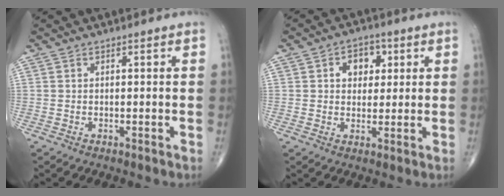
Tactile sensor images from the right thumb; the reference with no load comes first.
{"total": 6.0, "force": [1.8, 4.5, 3.6], "torque": [-0.018, -0.002, 0.022]}